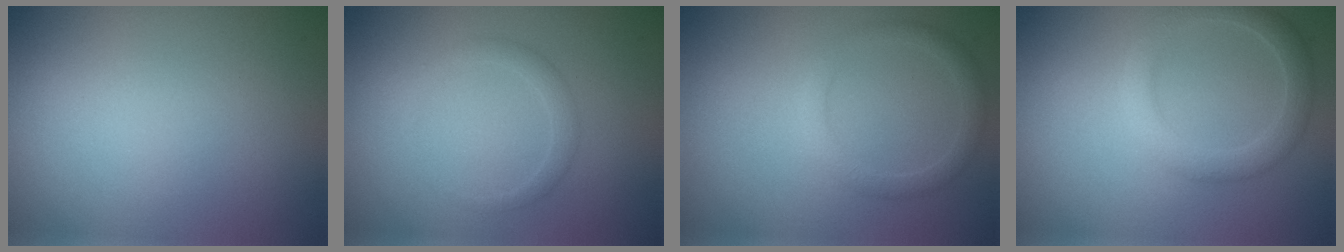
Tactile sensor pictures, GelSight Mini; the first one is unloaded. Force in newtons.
{"total": 1.4, "press": 1.4, "slide": 0.1}
{"total": 1.8, "press": 1.8, "slide": 0.0}
{"total": 2.8, "press": 2.8, "slide": 0.0}